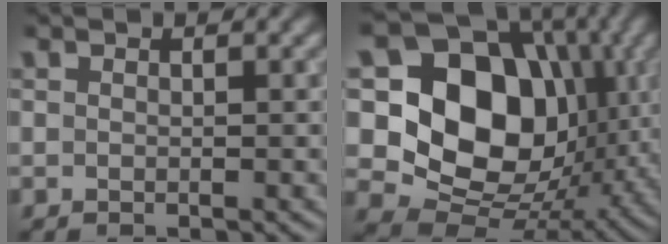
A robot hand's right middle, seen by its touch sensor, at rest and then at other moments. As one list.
[{"total": 14.7, "force": [1.9, 11.3, 9.2], "torque": [-0.141, -0.002, 0.022]}]